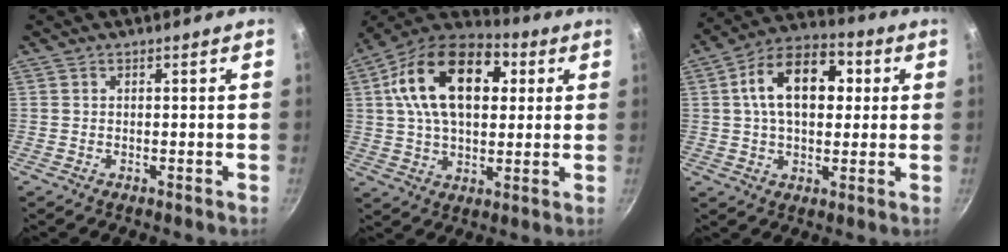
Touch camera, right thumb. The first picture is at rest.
{"total": 21.5, "force": [5.4, 13.3, 16.0], "torque": [-0.249, 0.014, 0.073]}
{"total": 15.9, "force": [3.1, 10.0, 11.9], "torque": [-0.161, 0.021, 0.033]}